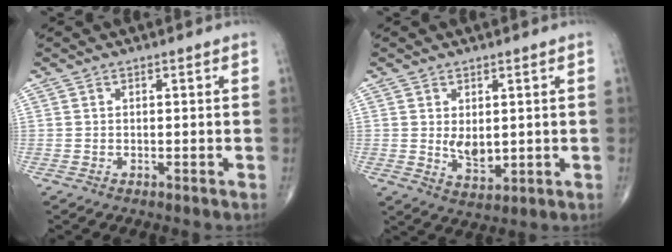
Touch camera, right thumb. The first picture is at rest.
{"total": 4.7, "force": [0.6, 2.8, 3.8], "torque": [-0.051, -0.015, 0.020]}